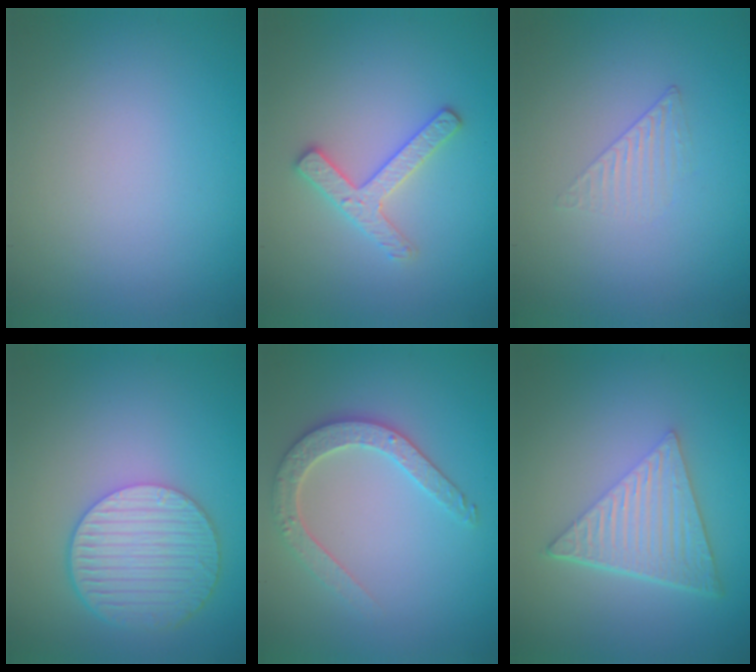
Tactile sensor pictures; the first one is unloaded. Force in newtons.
{"total": 2.5, "press": 2.5, "slide": 0.4}
{"total": 1.4, "press": 0.3, "slide": 1.4}
{"total": 6.0, "press": 5.0, "slide": 3.4}
{"total": 3.4, "press": 3.1, "slide": 1.4}
{"total": 6.3, "press": 4.2, "slide": 4.7}